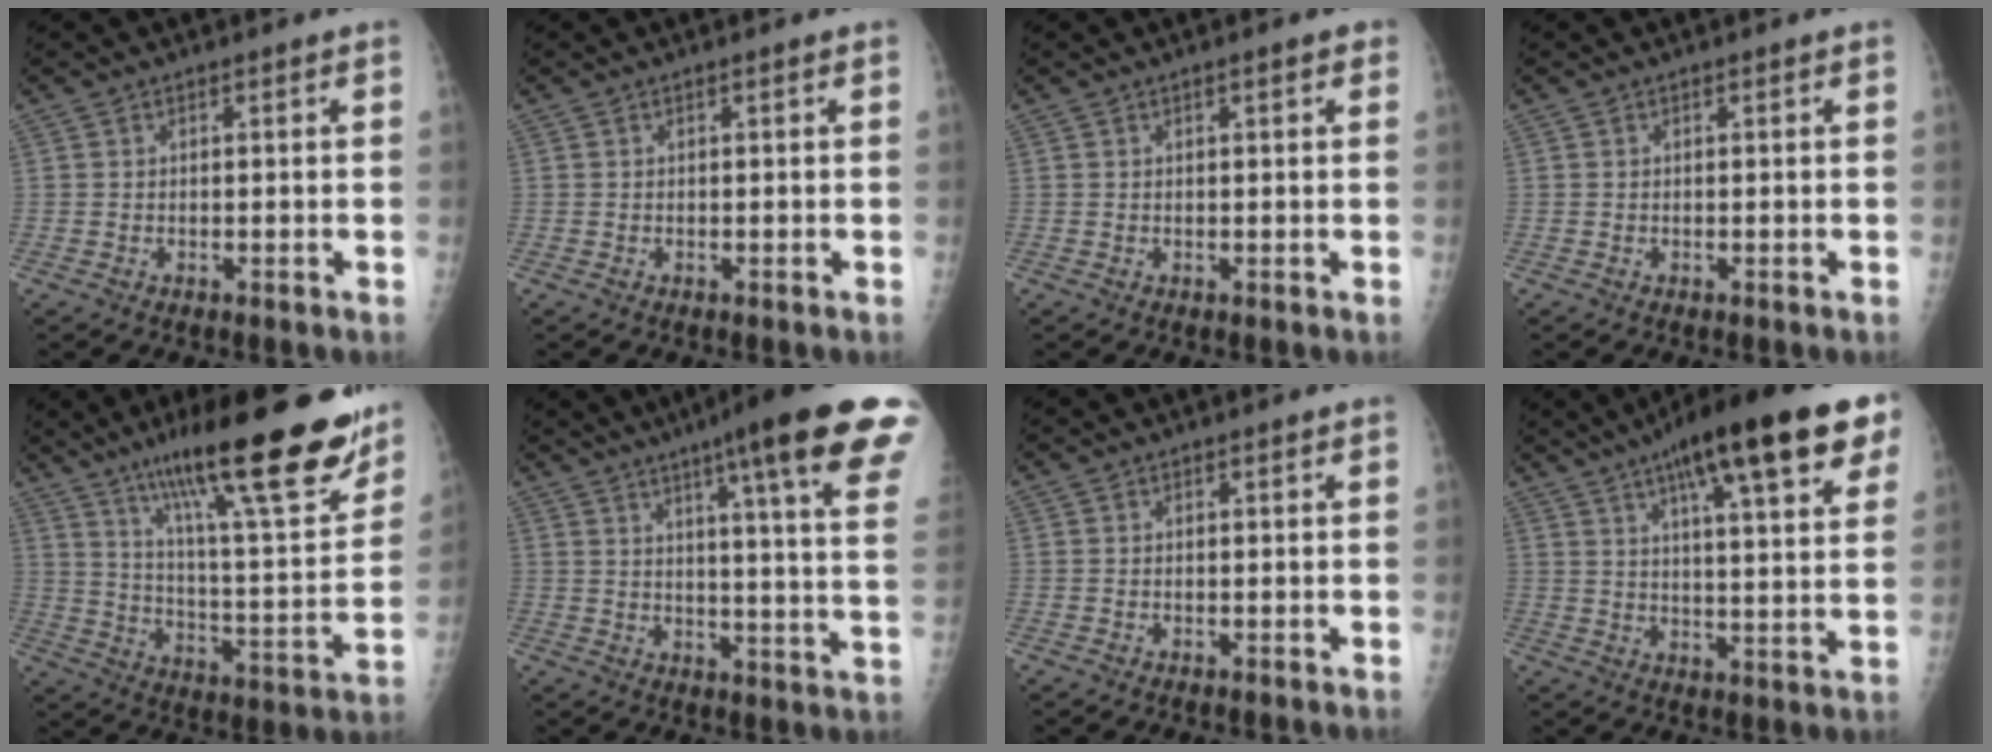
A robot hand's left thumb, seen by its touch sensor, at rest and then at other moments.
{"total": 0.0}
{"total": 1.6, "force": [0.8, 0.4, 1.3], "torque": [-0.018, 0.001, 0.009]}
{"total": 0.0}
{"total": 27.4, "force": [18.5, 5.0, 19.6], "torque": [-0.275, -0.065, 0.289]}
{"total": 23.5, "force": [15.0, 1.9, 18.1], "torque": [-0.231, -0.059, 0.186]}
{"total": 0.0}
{"total": 23.3, "force": [12.5, 5.3, 18.9], "torque": [-0.268, -0.008, 0.180]}